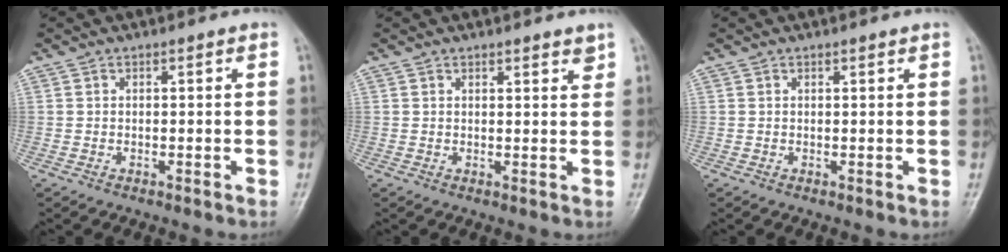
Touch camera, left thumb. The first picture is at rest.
{"total": 2.2, "force": [1.8, 0.5, 1.2], "torque": [-0.009, -0.011, 0.023]}
{"total": 0.5, "force": [0.5, 0.1, 0.3], "torque": [-0.006, -0.002, 0.007]}